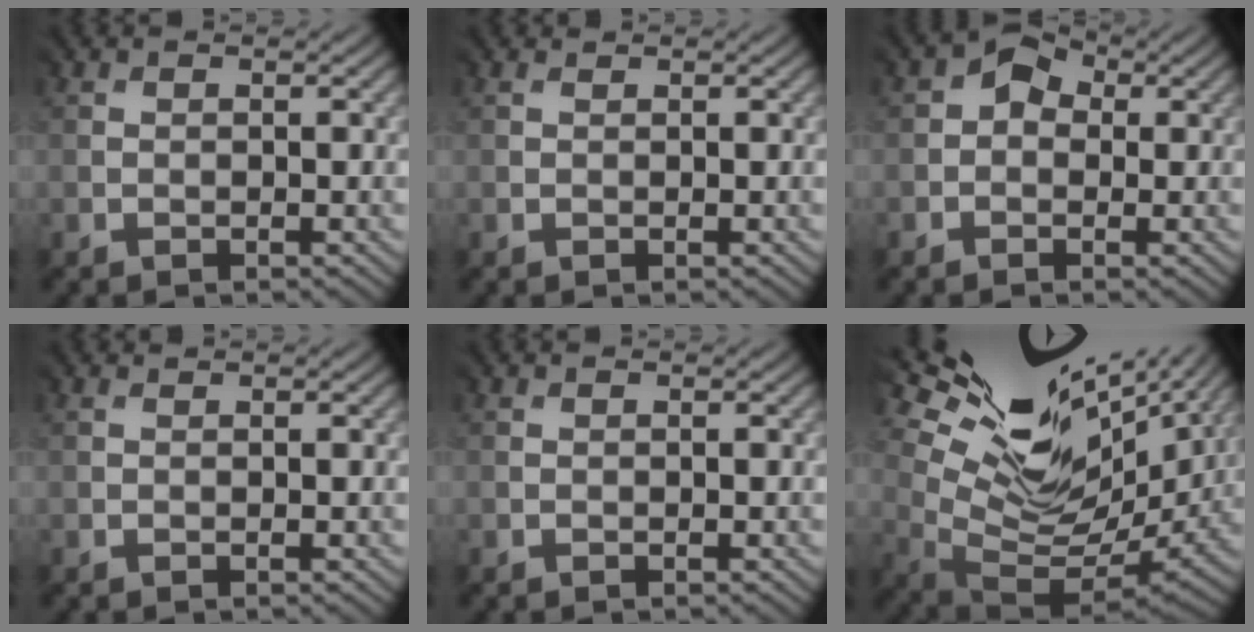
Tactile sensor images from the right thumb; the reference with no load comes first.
{"total": 0.8, "force": [0.6, 0.4, 0.3], "torque": [-0.008, -0.001, 0.013]}
{"total": 3.5, "force": [0.4, 2.9, 2.0], "torque": [-0.036, 0.003, -0.003]}
{"total": 0.6, "force": [0.3, 0.3, 0.3], "torque": [-0.008, -0.001, 0.006]}
{"total": 0.0}
{"total": 14.6, "force": [7.4, 5.7, 11.3], "torque": [-0.202, 0.024, 0.166]}